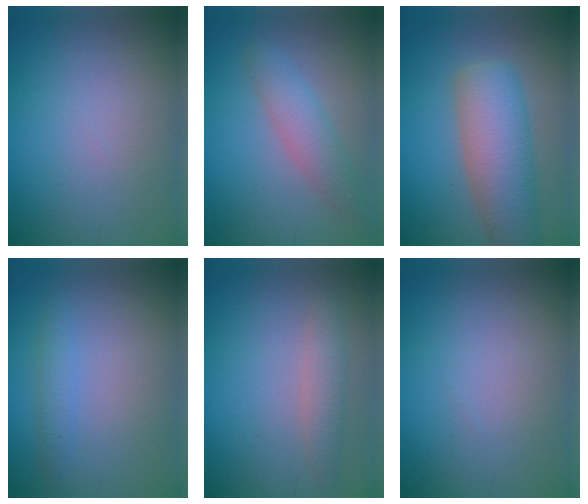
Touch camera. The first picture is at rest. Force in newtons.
{"total": 3.0, "press": 2.9, "slide": 0.2}
{"total": 7.1, "press": 7.1, "slide": 0.4}
{"total": 1.4, "press": 1.4, "slide": 0.1}
{"total": 2.1, "press": 2.1, "slide": 0.0}
{"total": 0.0}